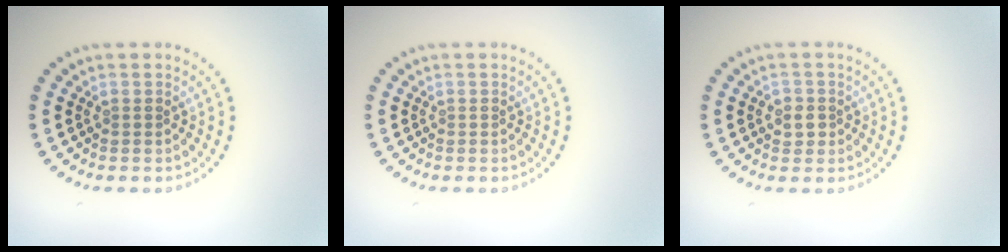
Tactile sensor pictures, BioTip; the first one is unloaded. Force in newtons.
{"total": 0.0}
{"total": 1.5, "press": 1.4, "slide": 0.5}